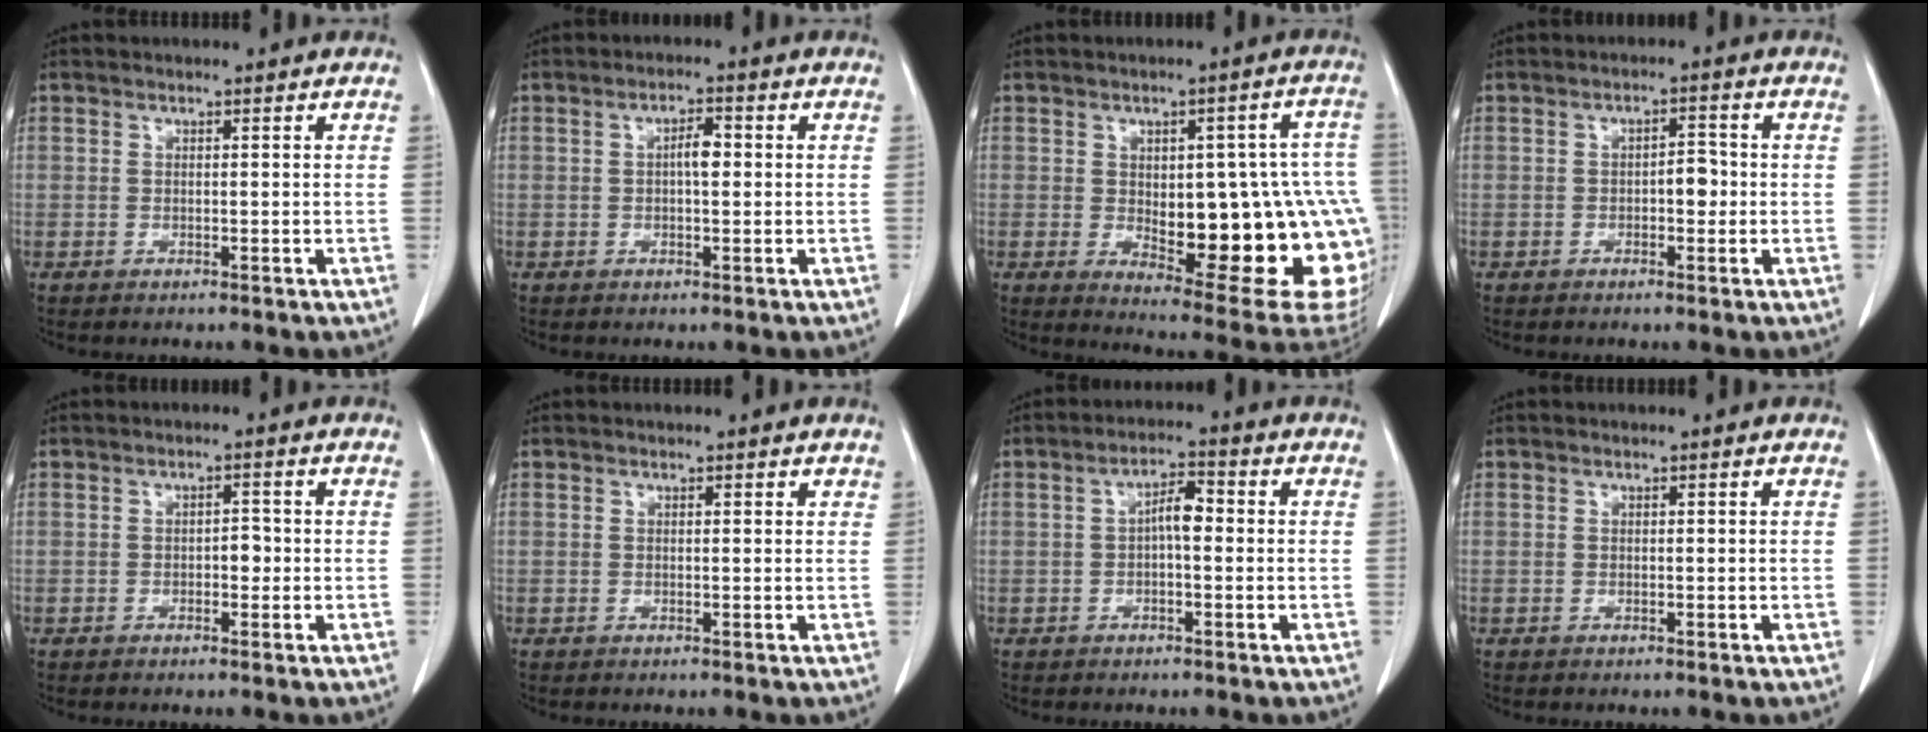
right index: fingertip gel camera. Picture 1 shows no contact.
{"total": 2.8, "force": [0.2, 0.9, 2.7], "torque": [-0.046, 0.005, 0.002]}
{"total": 23.7, "force": [-3.0, 7.6, 22.3], "torque": [-0.206, 0.019, -0.006]}
{"total": 2.7, "force": [-0.3, 1.3, 2.4], "torque": [-0.024, 0.008, -0.003]}
{"total": 1.8, "force": [-0.2, 1.0, 1.4], "torque": [-0.011, 0.007, -0.002]}
{"total": 0.7, "force": [0.6, 0.3, 0.3], "torque": [-0.004, 0.000, 0.004]}
{"total": 3.8, "force": [-0.1, 1.3, 3.6], "torque": [-0.063, 0.015, -0.003]}
{"total": 0.0}